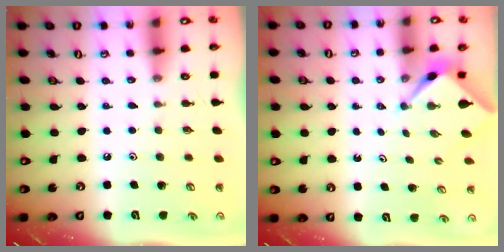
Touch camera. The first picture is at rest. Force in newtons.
{"total": 2.2, "press": 2.2, "slide": 0.3}